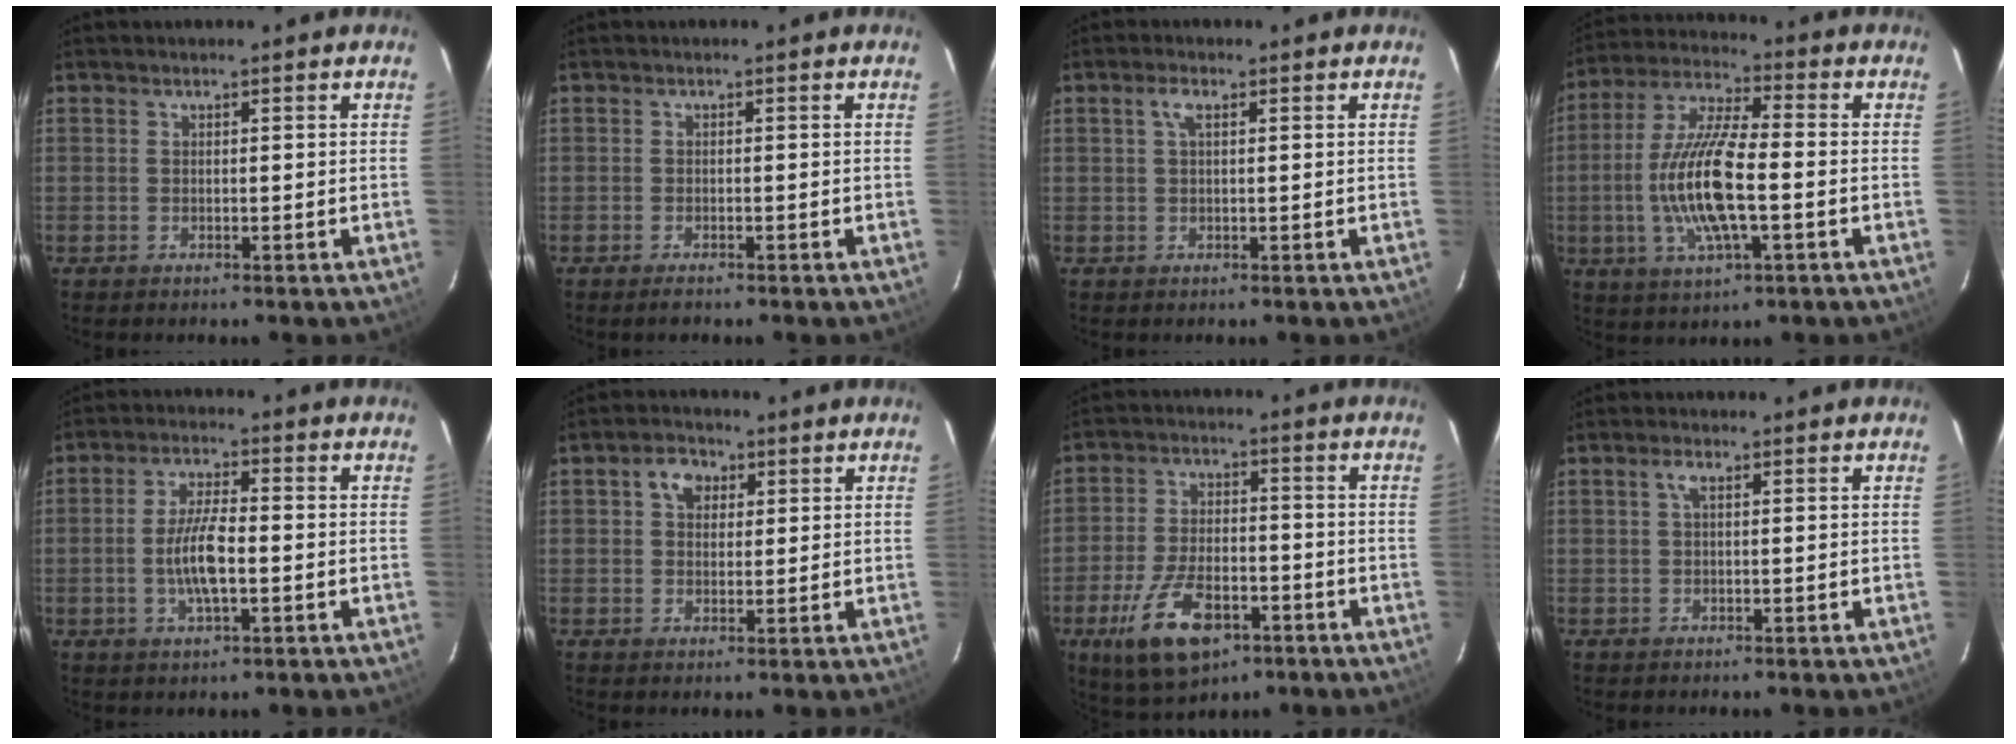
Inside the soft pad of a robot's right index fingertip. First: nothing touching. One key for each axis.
{"total": 1.8, "fx": -1.5, "fy": 0.5, "fz": 1.0, "tx": -0.023, "ty": -0.002, "tz": -0.026}
{"total": 2.1, "fx": 0.8, "fy": 0.8, "fz": 1.9, "tx": -0.037, "ty": 0.008, "tz": 0.014}
{"total": 15.0, "fx": -2.7, "fy": 4.1, "fz": 14.1, "tx": -0.292, "ty": 0.000, "tz": -0.055}
{"total": 7.5, "fx": -1.5, "fy": 2.3, "fz": 7.0, "tx": -0.140, "ty": 0.004, "tz": -0.027}
{"total": 4.5, "fx": 1.7, "fy": 3.4, "fz": 2.4, "tx": -0.036, "ty": 0.018, "tz": 0.030}
{"total": 14.3, "fx": -7.0, "fy": 6.8, "fz": 10.4, "tx": -0.218, "ty": -0.016, "tz": -0.114}
{"total": 1.6, "fx": 0.5, "fy": 0.4, "fz": 1.4, "tx": -0.028, "ty": 0.007, "tz": 0.008}